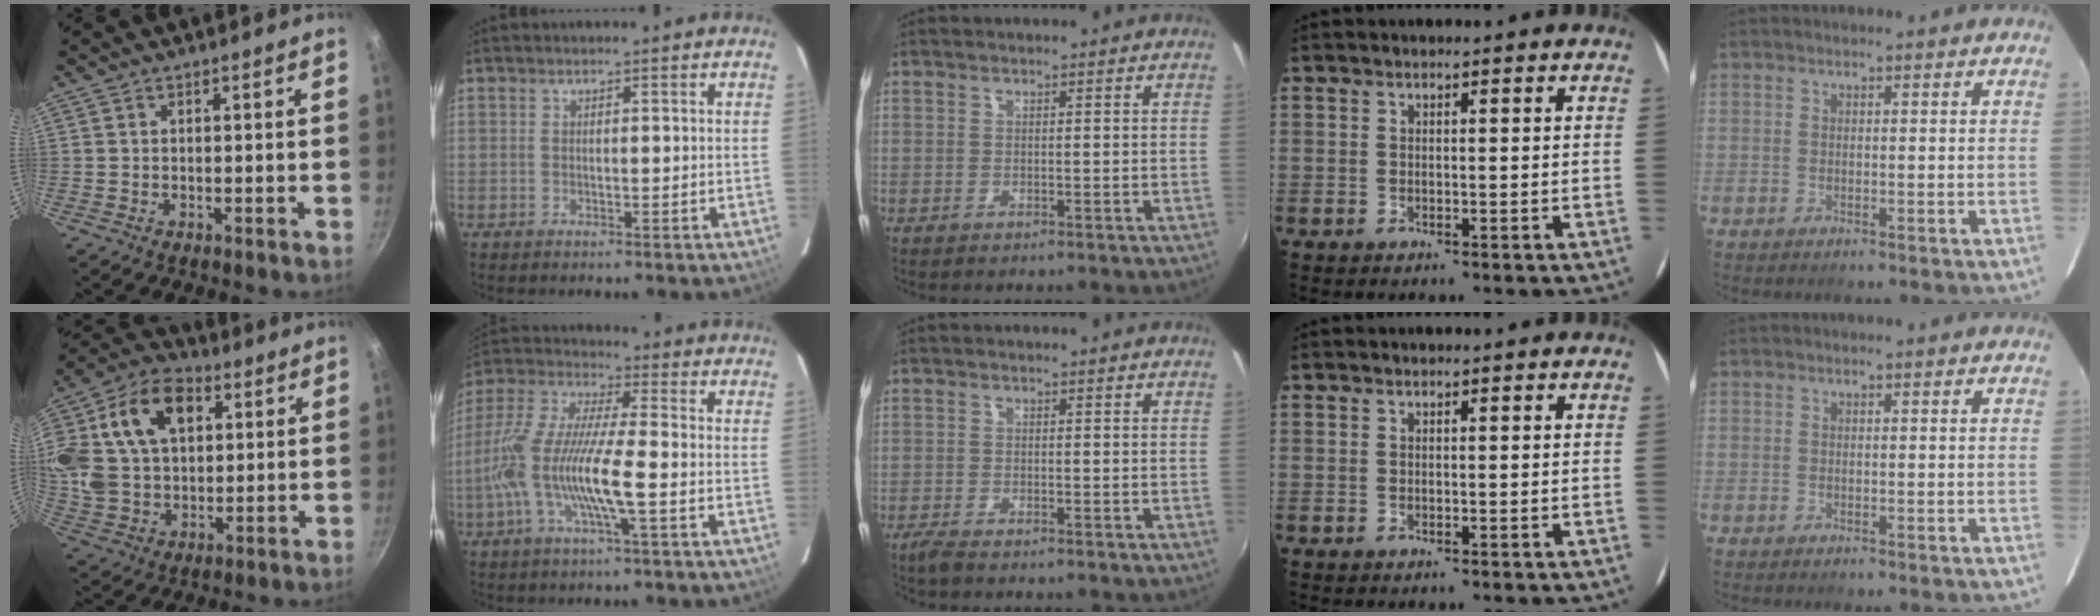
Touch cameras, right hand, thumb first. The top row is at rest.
{"thumb": {"total": 25.5, "force": [7.4, 17.5, 17.0], "torque": [-0.351, 0.023, 0.129]}, "index": {"total": 14.8, "force": [-4.2, 1.6, 14.1], "torque": [-0.285, -0.004, -0.085]}, "middle": {"total": 2.1, "force": [-1.9, 0.1, 0.9], "torque": [-0.027, -0.006, -0.038]}}